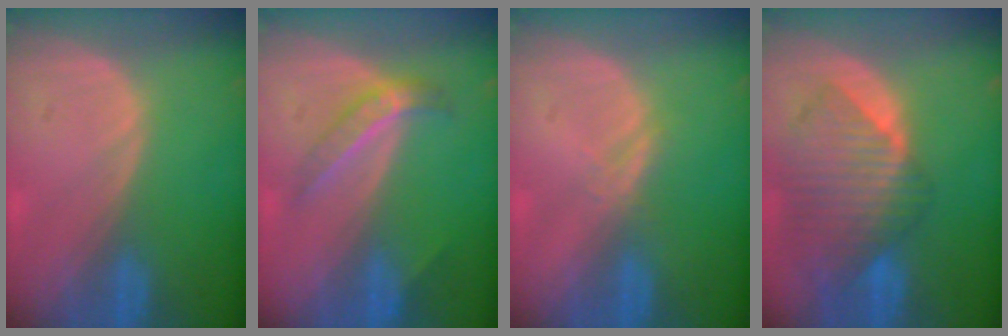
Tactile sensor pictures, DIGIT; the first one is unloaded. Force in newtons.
{"total": 4.1, "press": 4.1, "slide": 0.3}
{"total": 1.3, "press": 1.3, "slide": 0.1}
{"total": 10.3, "press": 8.8, "slide": 5.3}